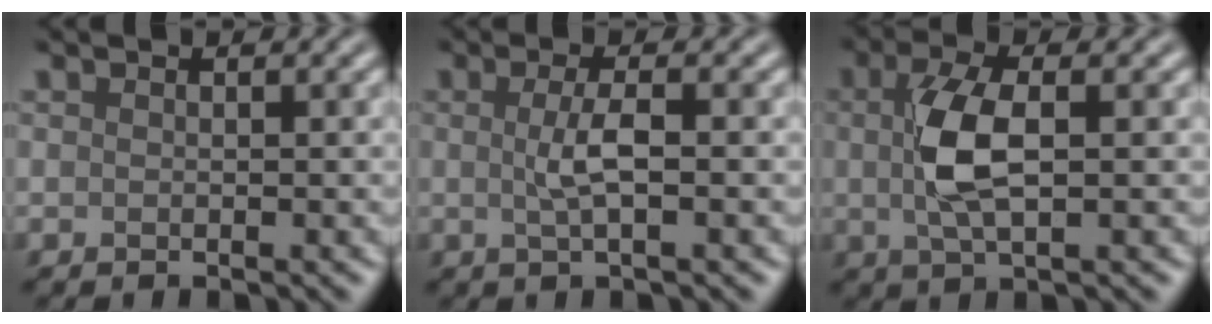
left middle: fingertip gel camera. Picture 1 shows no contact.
{"total": 2.5, "force": [0.0, 0.5, 2.4], "torque": [-0.051, 0.002, 0.000]}
{"total": 4.8, "force": [0.4, 1.9, 4.4], "torque": [-0.096, 0.006, 0.005]}